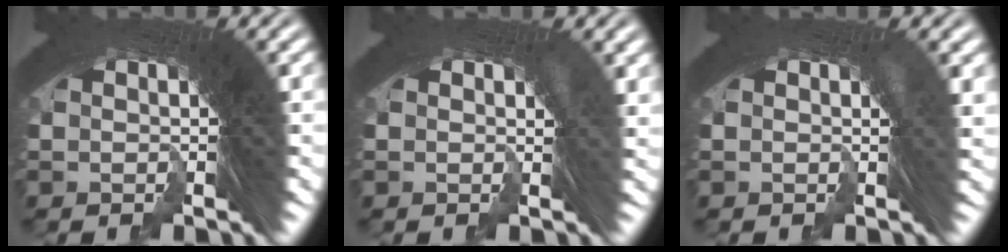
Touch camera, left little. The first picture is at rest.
{"total": 0.5, "force": [0.3, -0.5, 0.1], "torque": [-0.010, -0.009, 0.007]}
{"total": 0.6, "force": [0.2, -0.3, 0.4], "torque": [-0.013, -0.003, 0.004]}